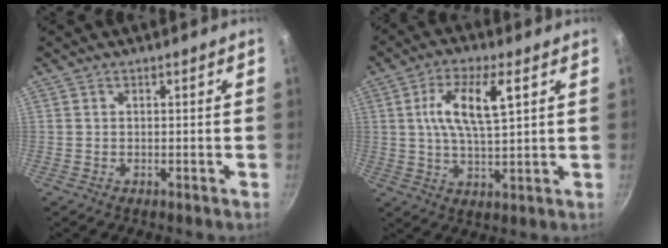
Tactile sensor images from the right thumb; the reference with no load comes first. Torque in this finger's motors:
{"motor_torque": [0.10, 0.17, 0.70, -0.49, 0.08]}